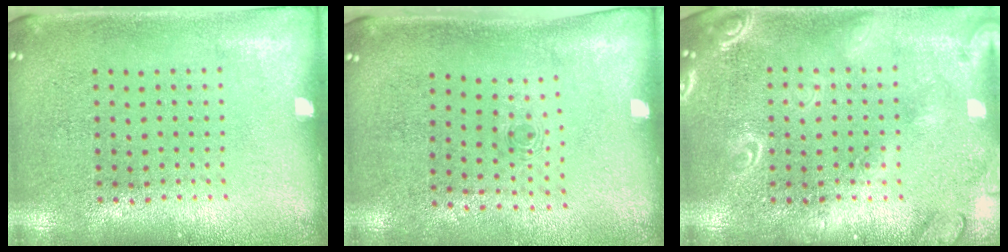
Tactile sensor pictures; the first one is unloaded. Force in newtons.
{"total": 0.6, "press": 0.3, "slide": 0.5}
{"total": 2.1, "press": 2.1, "slide": 0.2}